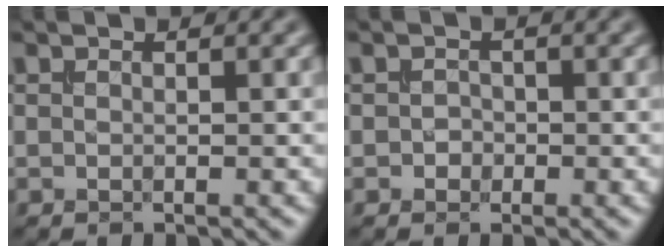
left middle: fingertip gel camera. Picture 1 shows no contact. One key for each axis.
{"total": 0.9, "fx": -0.3, "fy": 0.8, "fz": 0.2, "tx": -0.001, "ty": 0.000, "tz": -0.009}